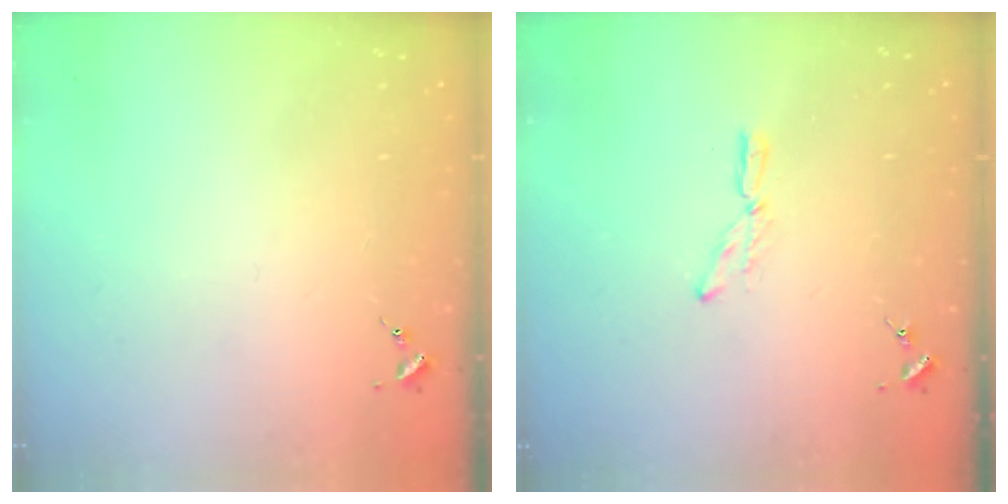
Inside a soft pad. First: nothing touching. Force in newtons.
{"total": 6.4, "press": 6.4, "slide": 0.3}